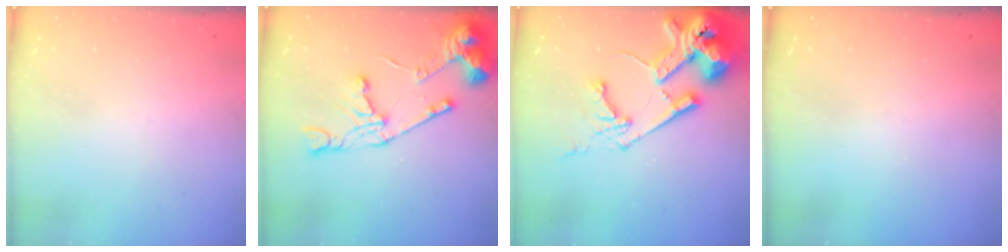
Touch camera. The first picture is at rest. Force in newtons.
{"total": 16.2, "press": 16.1, "slide": 1.8}
{"total": 19.2, "press": 19.1, "slide": 2.3}
{"total": 0.0}